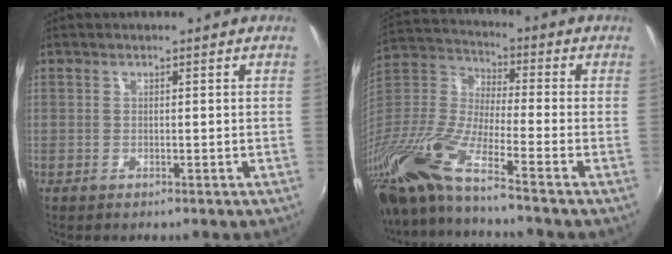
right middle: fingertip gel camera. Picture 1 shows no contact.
{"total": 17.6, "force": [-13.3, 0.3, 11.5], "torque": [-0.228, -0.040, -0.269]}